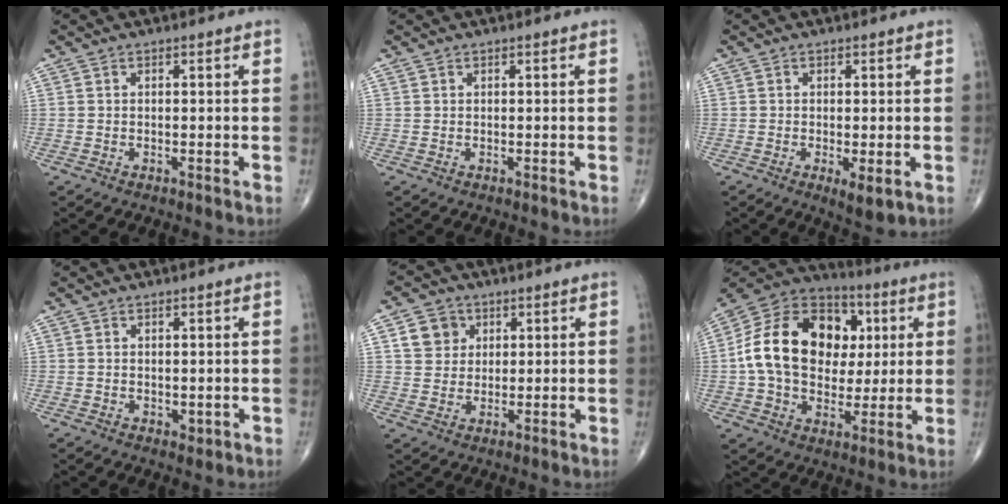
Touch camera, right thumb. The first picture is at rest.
{"total": 0.0}
{"total": 3.9, "force": [-1.1, 1.3, 3.5], "torque": [-0.058, -0.013, -0.015]}
{"total": 1.3, "force": [0.2, 1.0, 0.9], "torque": [-0.014, -0.005, 0.008]}
{"total": 6.2, "force": [2.3, 5.4, 1.9], "torque": [-0.007, -0.006, 0.040]}
{"total": 22.8, "force": [2.7, 16.8, 15.1], "torque": [-0.252, 0.023, 0.048]}